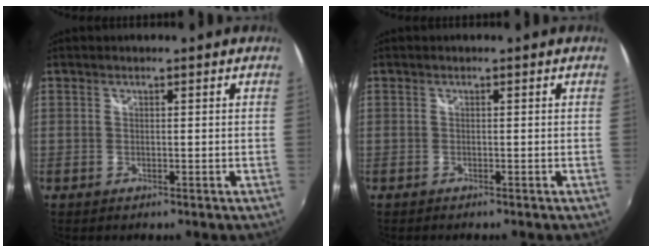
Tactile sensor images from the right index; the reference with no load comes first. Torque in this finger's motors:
{"motor_torque": [-0.31, 0.16, 0.01, -0.01]}